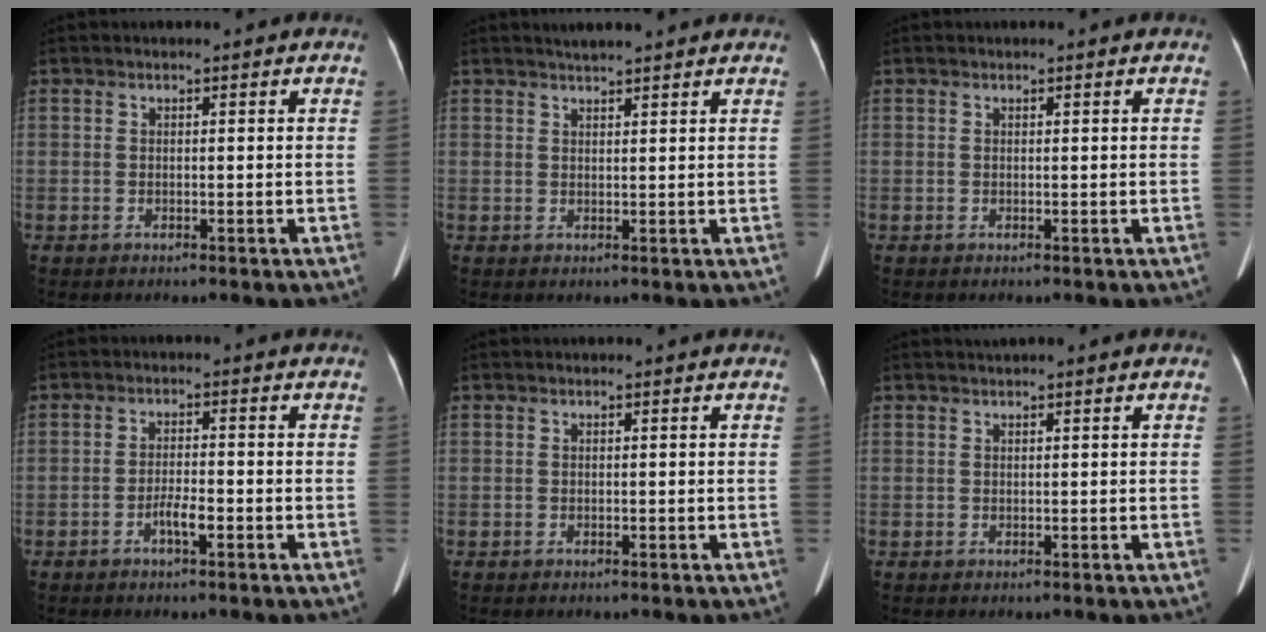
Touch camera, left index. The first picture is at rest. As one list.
[{"total": 5.0, "force": [4.4, 0.5, 2.2], "torque": [-0.030, 0.023, 0.060]}, {"total": 0.0}, {"total": 2.9, "force": [-1.5, 0.5, 2.4], "torque": [-0.045, 0.001, -0.028]}, {"total": 0.0}, {"total": 1.5, "force": [1.2, 0.0, 0.9], "torque": [-0.011, 0.021, 0.019]}]